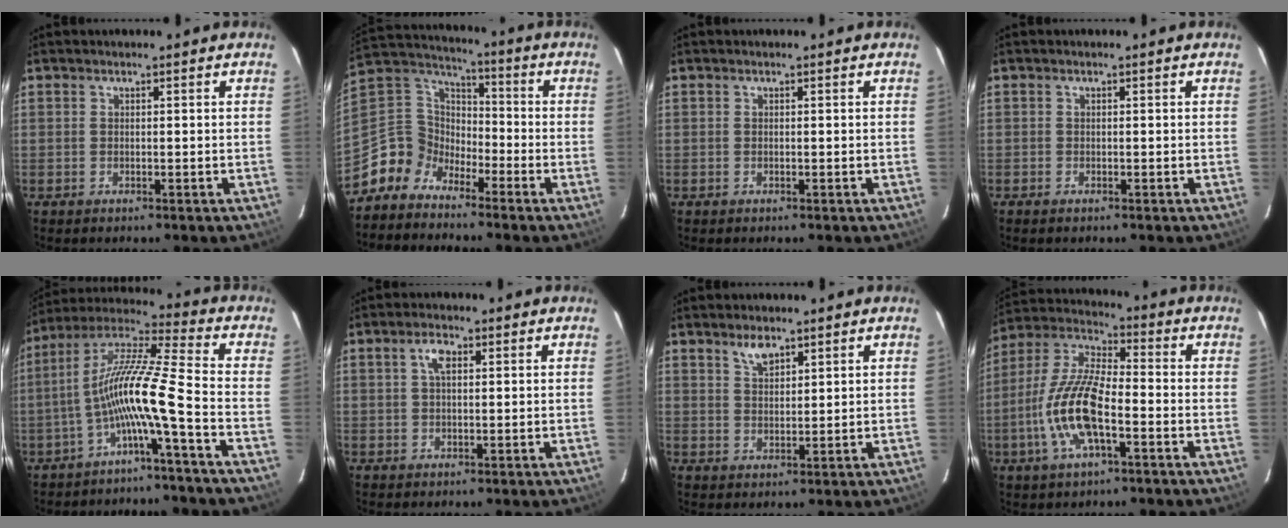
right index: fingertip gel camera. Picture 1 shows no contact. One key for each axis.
{"total": 8.8, "fx": -6.6, "fy": 5.8, "fz": 0.6, "tx": -0.037, "ty": 0.046, "tz": -0.152}
{"total": 0.0}
{"total": 0.6, "fx": -0.5, "fy": 0.3, "fz": 0.1, "tx": -0.005, "ty": -0.002, "tz": -0.011}
{"total": 12.0, "fx": -4.5, "fy": -0.5, "fz": 11.1, "tx": -0.217, "ty": 0.014, "tz": -0.091}
{"total": 3.0, "fx": 0.9, "fy": 1.4, "fz": 2.5, "tx": -0.049, "ty": 0.010, "tz": 0.018}
{"total": 3.5, "fx": 2.6, "fy": 1.4, "fz": 1.9, "tx": -0.033, "ty": 0.003, "tz": 0.050}
{"total": 14.7, "fx": -4.6, "fy": 5.2, "fz": 13.0, "tx": -0.274, "ty": -0.001, "tz": -0.094}